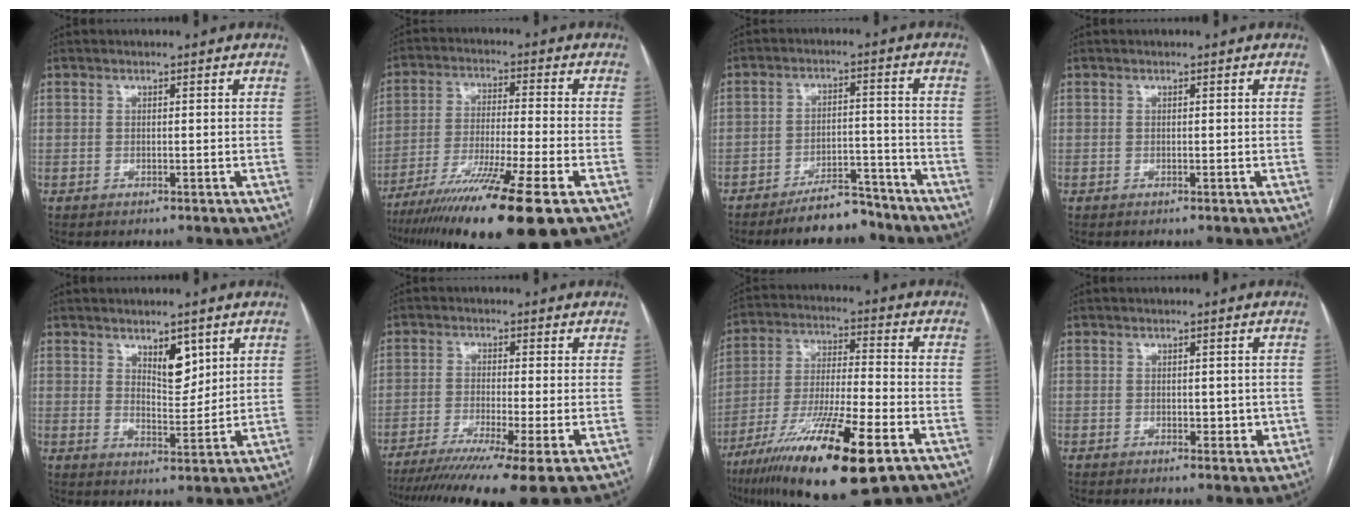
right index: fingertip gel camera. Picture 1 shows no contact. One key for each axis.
{"total": 17.5, "fx": -11.4, "fy": -0.4, "fz": 13.3, "tx": -0.212, "ty": -0.048, "tz": -0.194}
{"total": 7.6, "fx": -6.7, "fy": 2.5, "fz": 2.6, "tx": -0.034, "ty": 0.011, "tz": -0.109}
{"total": 0.0}
{"total": 5.2, "fx": 3.0, "fy": 2.2, "fz": 3.7, "tx": -0.059, "ty": -0.006, "tz": 0.053}
{"total": 12.8, "fx": -9.0, "fy": -0.7, "fz": 9.1, "tx": -0.137, "ty": -0.029, "tz": -0.142}
{"total": 20.1, "fx": -11.0, "fy": 2.2, "fz": 16.7, "tx": -0.297, "ty": -0.044, "tz": -0.189}
{"total": 2.7, "fx": -0.1, "fy": 1.7, "fz": 2.1, "tx": -0.022, "ty": 0.003, "tz": 0.004}